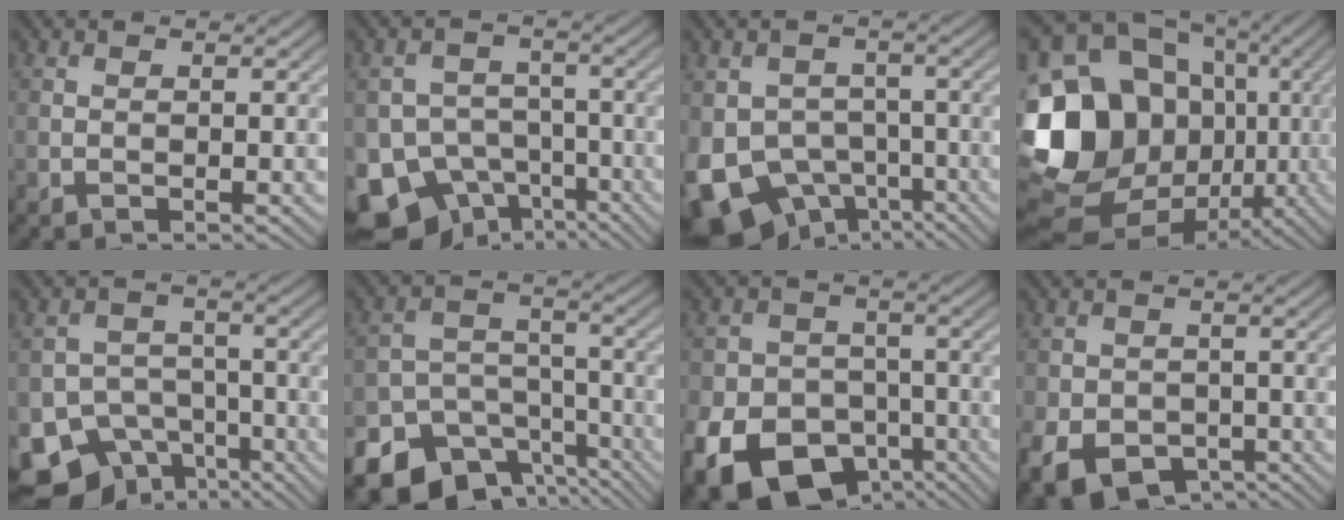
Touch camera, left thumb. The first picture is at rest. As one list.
[{"total": 13.3, "force": [-8.5, 9.3, 4.2], "torque": [-0.098, -0.033, -0.129]}, {"total": 10.1, "force": [-4.3, 7.6, 5.1], "torque": [-0.107, -0.024, -0.085]}, {"total": 20.6, "force": [-1.0, 17.4, 11.0], "torque": [-0.235, -0.031, -0.022]}, {"total": 13.4, "force": [-9.0, 9.1, 4.1], "torque": [-0.093, -0.035, -0.125]}, {"total": 17.0, "force": [-11.5, 11.5, 4.7], "torque": [-0.117, -0.068, -0.158]}, {"total": 16.7, "force": [-8.7, 12.3, 7.3], "torque": [-0.149, -0.057, -0.147]}, {"total": 7.9, "force": [-3.7, 5.9, 3.8], "torque": [-0.077, -0.027, -0.052]}]